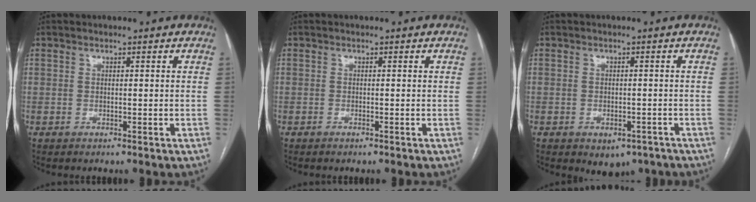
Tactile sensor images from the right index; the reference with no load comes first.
{"total": 0.0}
{"total": 4.8, "force": [-3.4, 2.9, 1.9], "torque": [-0.011, 0.003, -0.037]}